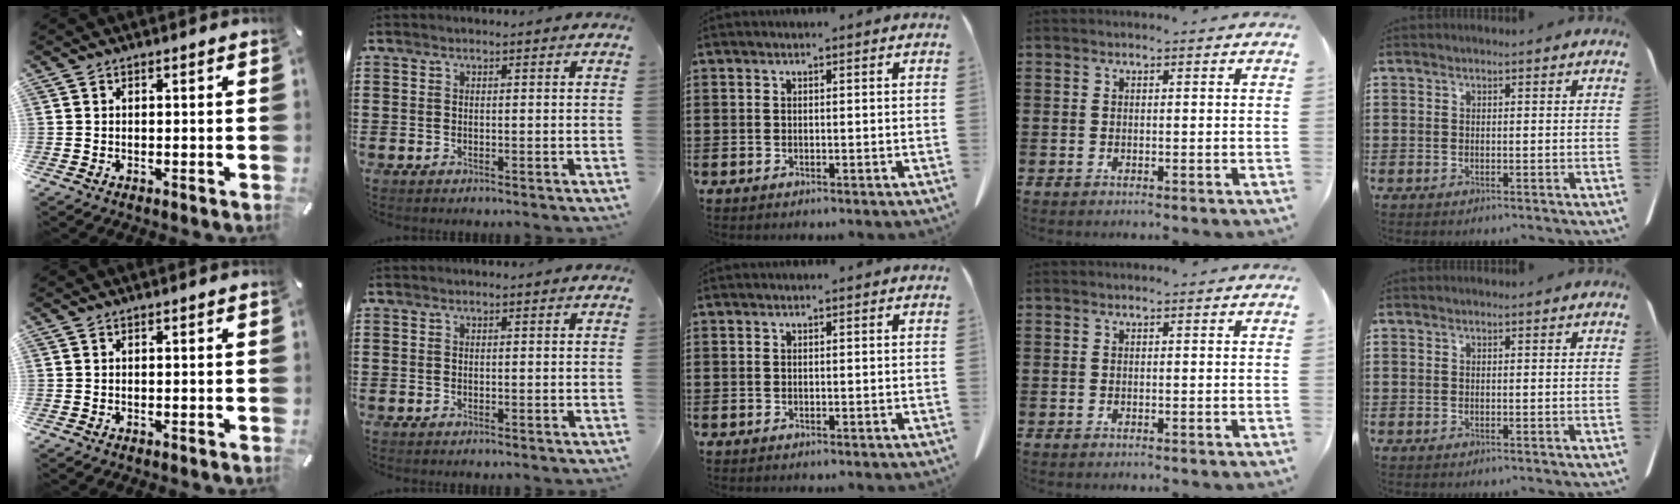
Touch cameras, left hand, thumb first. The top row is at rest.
{}